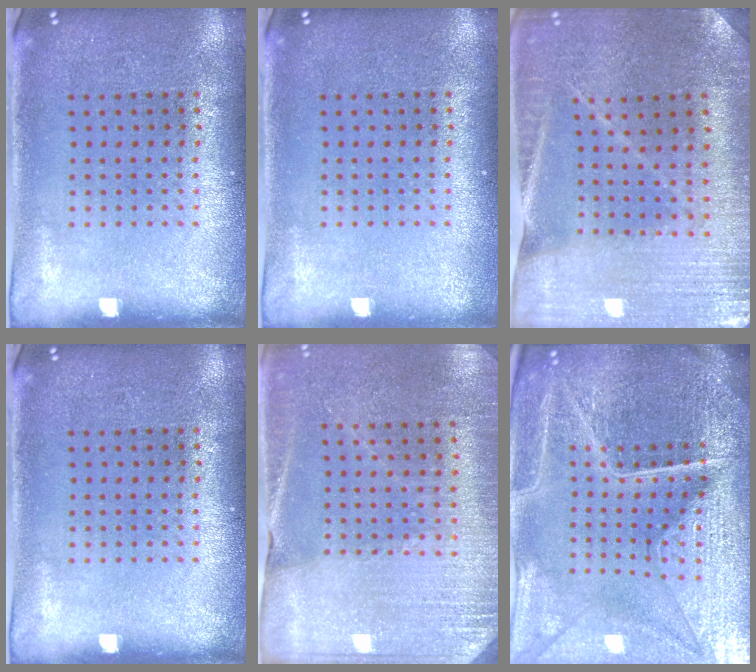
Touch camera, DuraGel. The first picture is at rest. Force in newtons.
{"total": 0.0}
{"total": 1.4, "press": 1.4, "slide": 0.2}
{"total": 0.0}
{"total": 2.7, "press": 2.7, "slide": 0.6}
{"total": 6.2, "press": 5.6, "slide": 2.7}